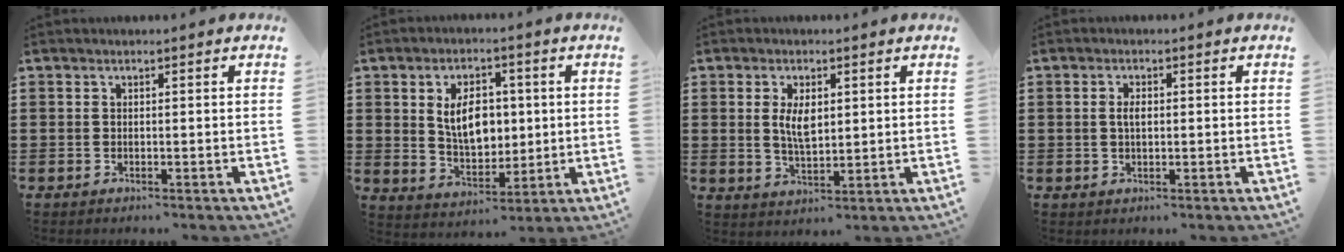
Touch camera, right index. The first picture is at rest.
{"total": 7.5, "force": [1.1, 4.8, 5.6], "torque": [-0.096, 0.007, 0.015]}
{"total": 4.6, "force": [1.0, 2.0, 4.0], "torque": [-0.075, 0.003, 0.015]}
{"total": 1.9, "force": [0.2, 0.8, 1.7], "torque": [-0.035, 0.006, 0.000]}